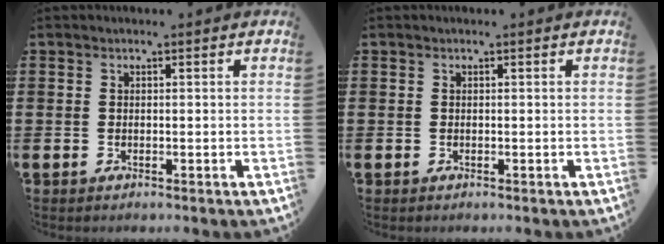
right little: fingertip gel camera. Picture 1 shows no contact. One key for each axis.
{"total": 0.0}